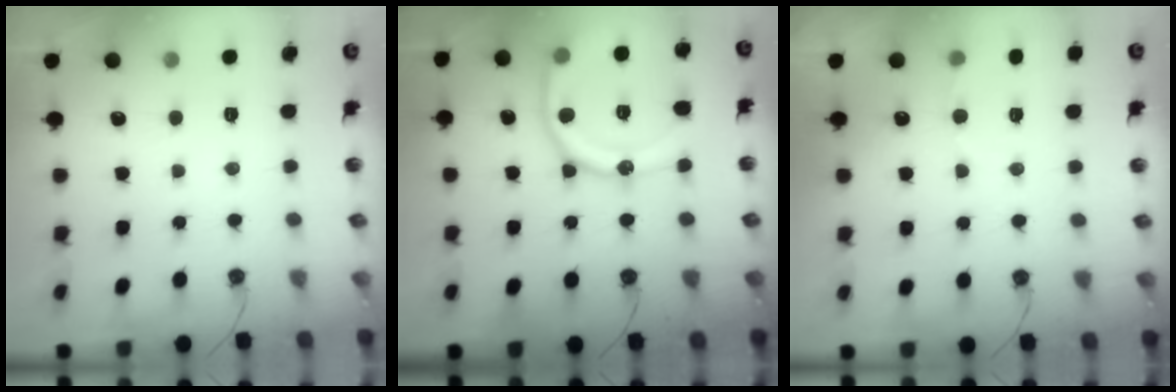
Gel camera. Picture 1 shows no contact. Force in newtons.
{"total": 19.3, "press": 19.2, "slide": 2.2}
{"total": 4.4, "press": 4.3, "slide": 1.2}